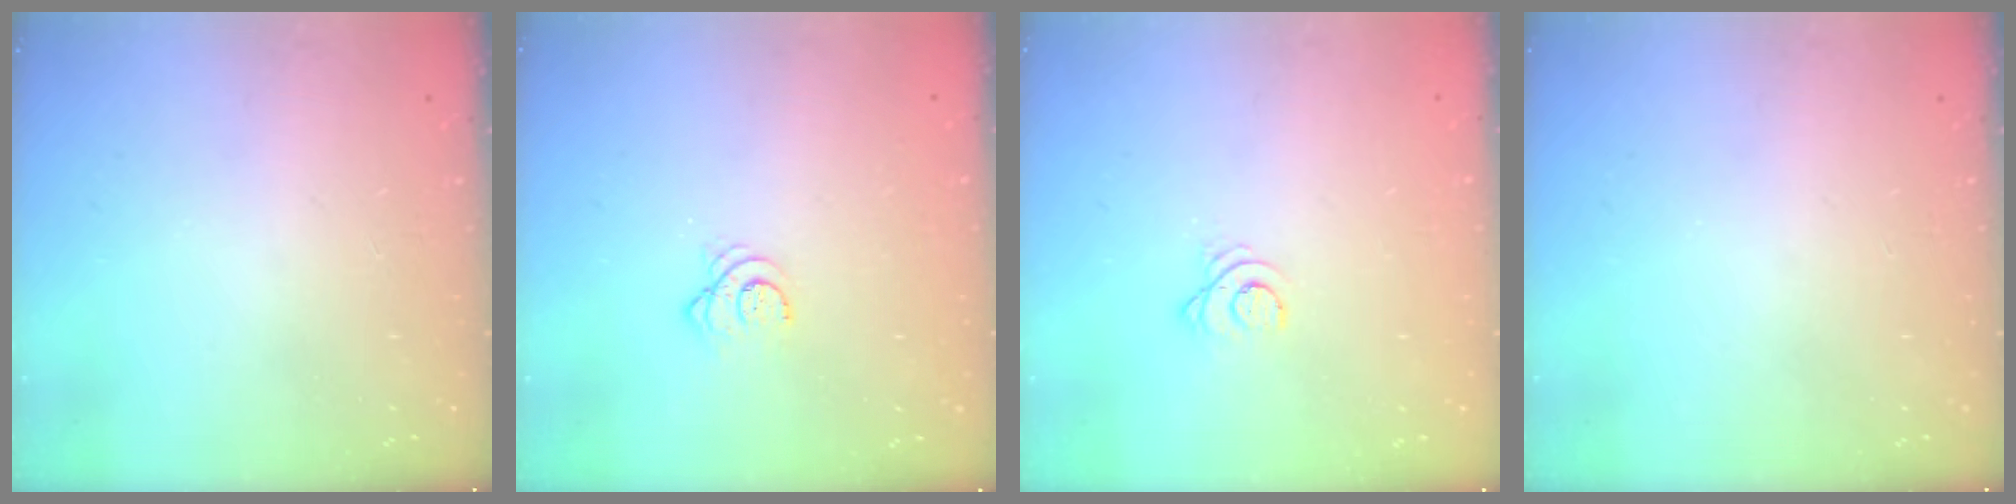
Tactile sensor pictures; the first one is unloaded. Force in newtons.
{"total": 4.1, "press": 4.0, "slide": 0.4}
{"total": 2.7, "press": 2.7, "slide": 0.3}
{"total": 0.0}